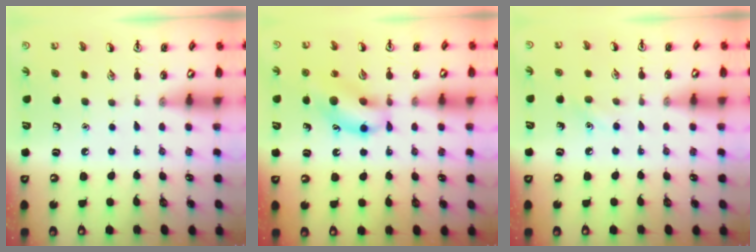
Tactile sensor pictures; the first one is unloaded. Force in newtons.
{"total": 13.3, "press": 13.1, "slide": 2.2}
{"total": 6.5, "press": 6.2, "slide": 1.9}